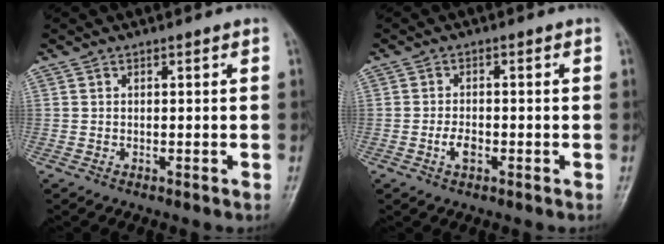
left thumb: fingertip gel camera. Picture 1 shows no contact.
{"total": 2.8, "force": [-1.2, 1.6, 2.0], "torque": [-0.030, 0.005, -0.023]}